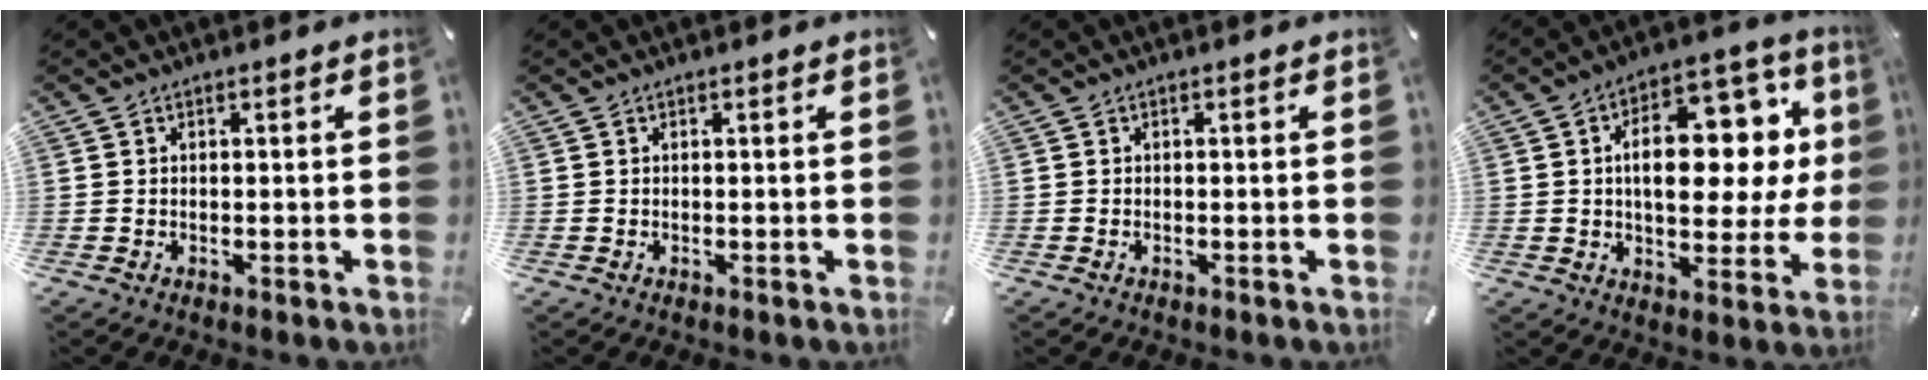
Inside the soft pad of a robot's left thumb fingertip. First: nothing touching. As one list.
[{"total": 0.0}, {"total": 0.6, "force": [-0.3, 0.3, 0.4], "torque": [-0.010, -0.002, -0.006]}, {"total": 18.5, "force": [4.3, 10.5, 14.6], "torque": [-0.202, -0.018, 0.072]}]